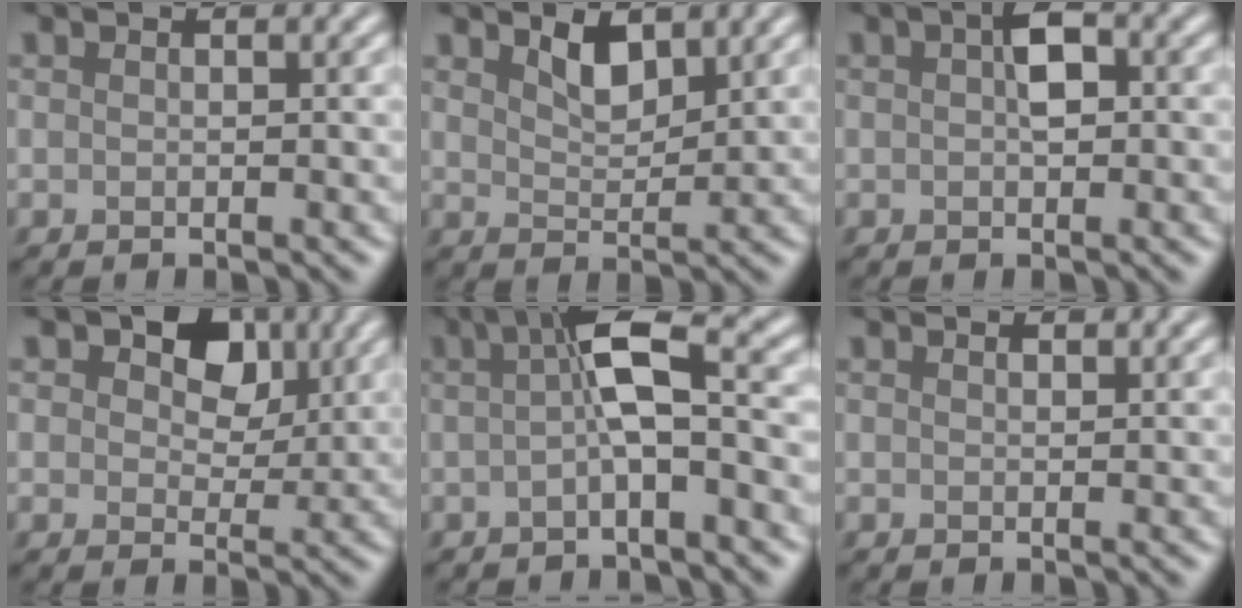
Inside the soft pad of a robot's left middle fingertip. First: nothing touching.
{"total": 2.3, "force": [1.9, 0.7, 1.1], "torque": [-0.026, 0.001, 0.039]}
{"total": 2.1, "force": [0.4, 0.9, 1.9], "torque": [-0.032, 0.012, 0.007]}
{"total": 5.1, "force": [2.2, 3.4, 3.2], "torque": [-0.048, 0.005, 0.021]}
{"total": 4.9, "force": [0.2, 0.9, 4.8], "torque": [-0.086, 0.017, 0.000]}
{"total": 0.6, "force": [0.5, 0.0, 0.1], "torque": [-0.005, 0.004, 0.008]}